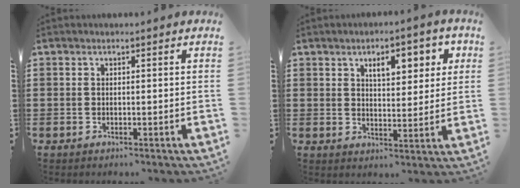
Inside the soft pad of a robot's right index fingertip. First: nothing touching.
{"total": 6.1, "force": [2.7, 2.7, 4.7], "torque": [-0.070, 0.000, 0.037]}